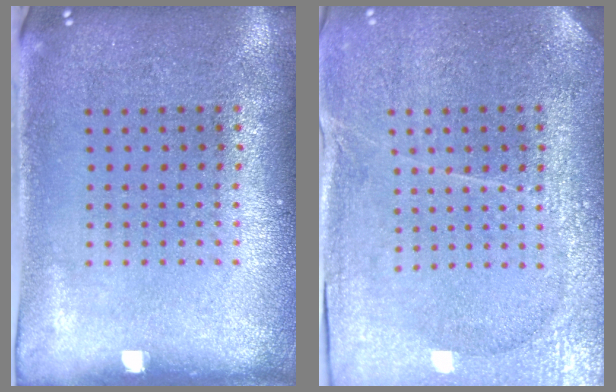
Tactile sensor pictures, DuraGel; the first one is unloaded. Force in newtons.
{"total": 3.8, "press": 3.4, "slide": 1.6}